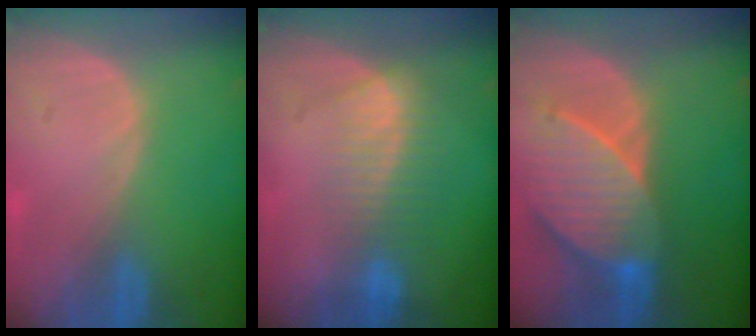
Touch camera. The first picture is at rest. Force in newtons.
{"total": 7.4, "press": 6.2, "slide": 3.9}
{"total": 9.5, "press": 8.6, "slide": 3.8}